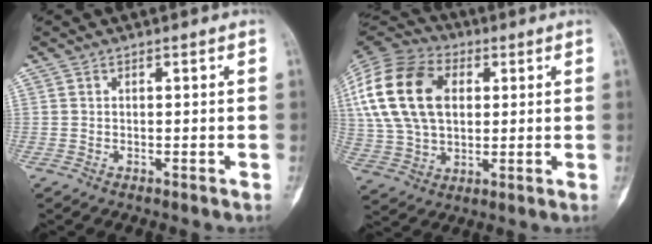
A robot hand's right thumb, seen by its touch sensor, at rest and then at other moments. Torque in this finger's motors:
{"motor_torque": [-0.51, 1.84, 1.05, -0.63, 0.55]}